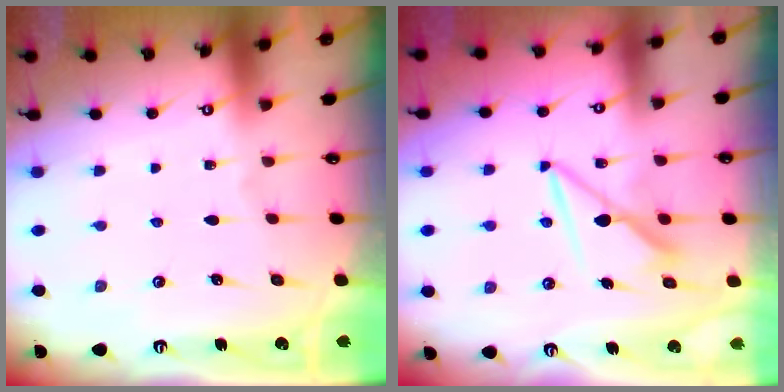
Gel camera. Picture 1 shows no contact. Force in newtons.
{"total": 8.2, "press": 8.2, "slide": 0.0}